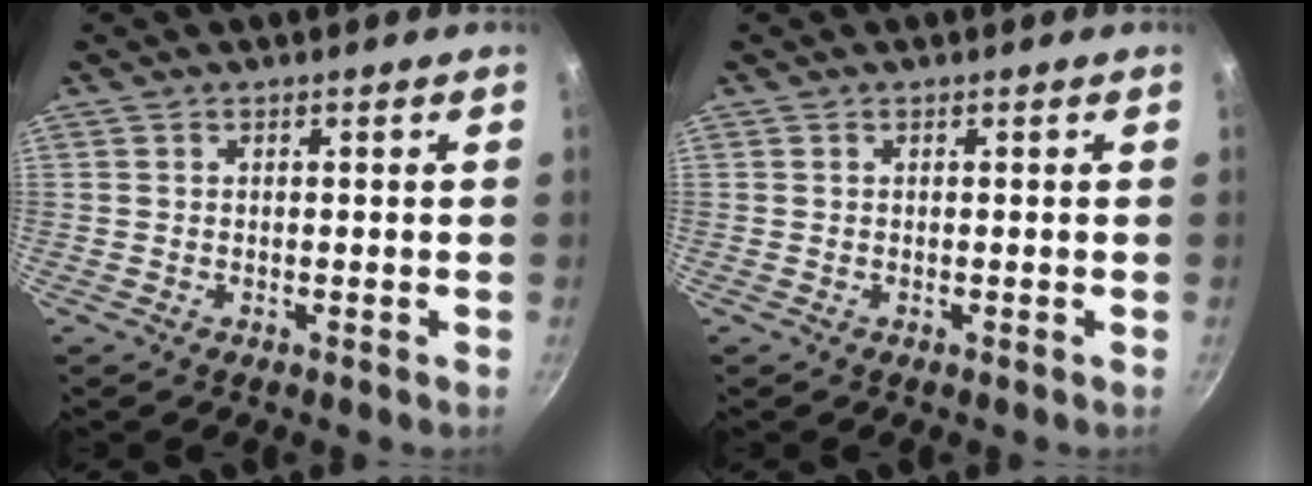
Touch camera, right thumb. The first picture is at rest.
{"total": 0.0}